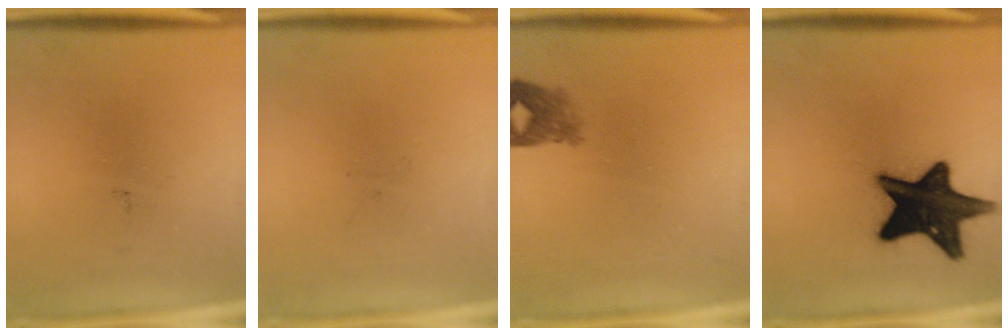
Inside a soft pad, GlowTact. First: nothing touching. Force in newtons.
{"total": 0.0}
{"total": 2.4}
{"total": 18.3}